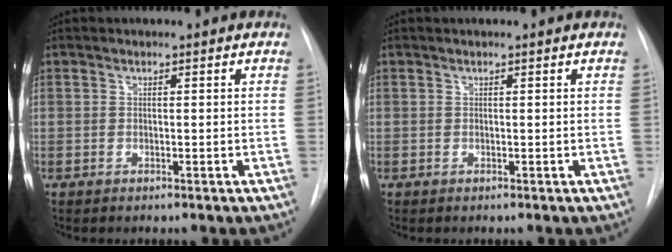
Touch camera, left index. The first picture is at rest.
{"total": 1.0, "force": [0.9, 0.0, 0.3], "torque": [-0.006, 0.009, 0.013]}